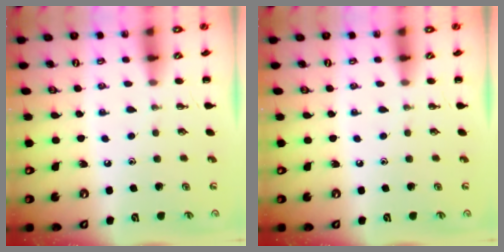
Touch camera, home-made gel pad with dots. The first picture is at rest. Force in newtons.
{"total": 0.0}